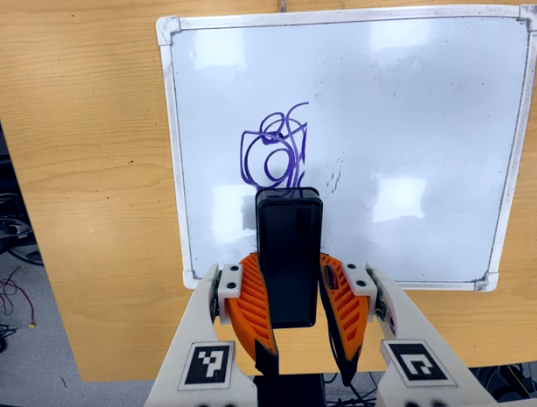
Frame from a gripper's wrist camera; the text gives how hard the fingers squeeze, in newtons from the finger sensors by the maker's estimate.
{"total": 8.8, "left": 7.2, "right": 10.4}